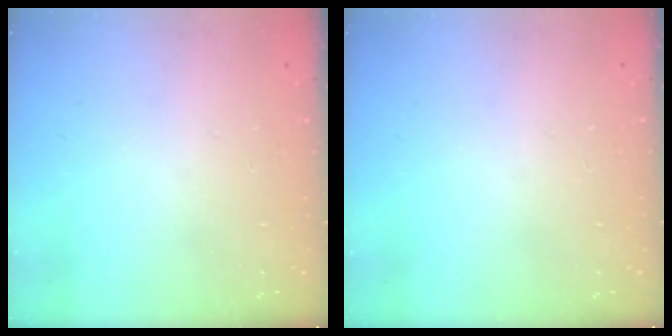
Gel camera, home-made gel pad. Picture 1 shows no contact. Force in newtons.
{"total": 0.0}